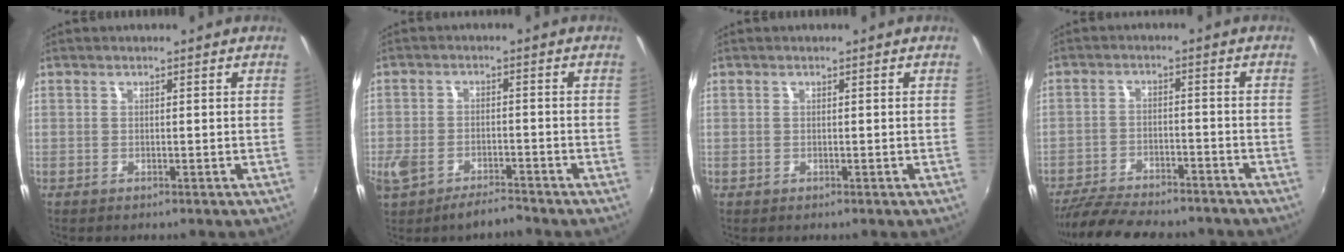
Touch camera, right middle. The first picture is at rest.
{"total": 6.6, "force": [-5.0, 2.8, 3.4], "torque": [-0.094, -0.011, -0.093]}
{"total": 0.0}
{"total": 15.6, "force": [-13.4, 4.1, 6.9], "torque": [-0.146, -0.022, -0.202]}